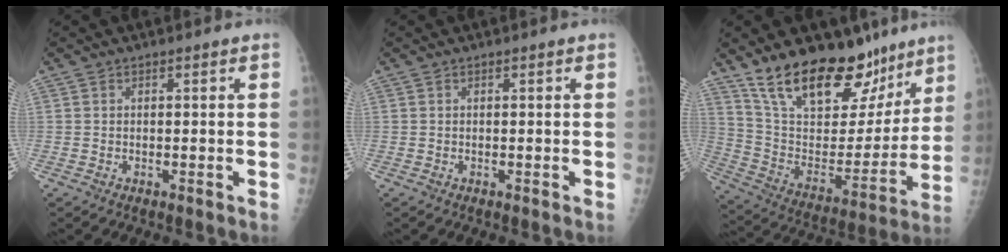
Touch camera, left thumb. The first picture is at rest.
{"total": 0.0}
{"total": 26.2, "force": [18.5, 11.9, 14.2], "torque": [-0.182, -0.079, 0.309]}